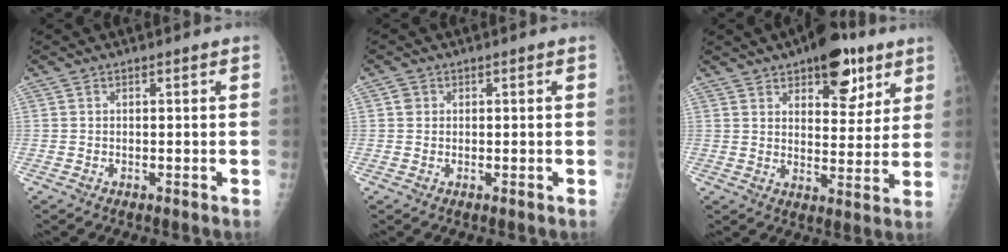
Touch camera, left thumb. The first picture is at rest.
{"total": 1.3, "force": [0.3, 1.2, 0.3], "torque": [0.001, 0.001, 0.003]}
{"total": 13.3, "force": [7.8, 6.3, 8.7], "torque": [-0.075, -0.035, 0.109]}